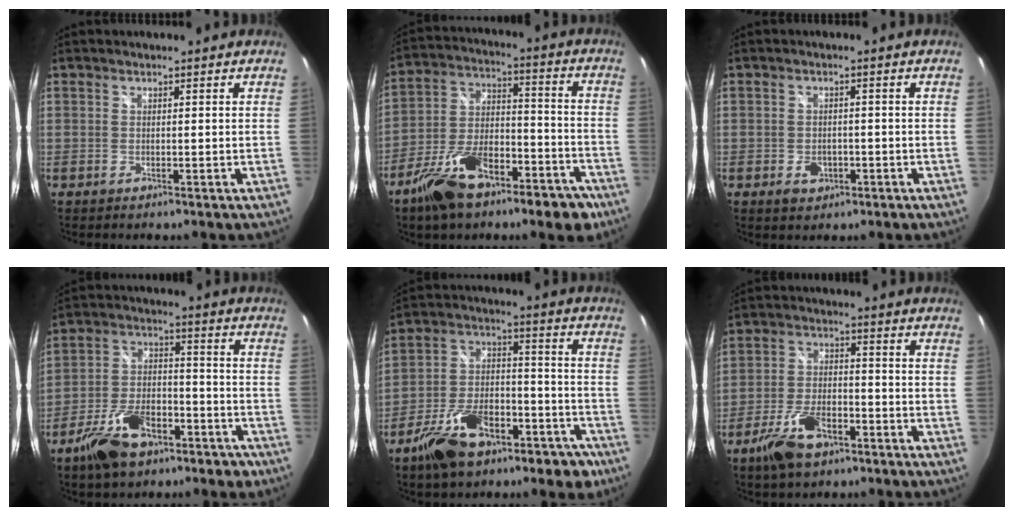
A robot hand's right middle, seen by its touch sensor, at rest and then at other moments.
{"total": 18.8, "force": [-11.7, 8.2, 12.2], "torque": [-0.221, 0.004, -0.182]}
{"total": 3.5, "force": [-1.5, 2.7, 1.6], "torque": [-0.034, 0.001, -0.016]}
{"total": 14.8, "force": [-9.4, 7.8, 8.5], "torque": [-0.171, 0.019, -0.145]}
{"total": 18.6, "force": [-11.7, 9.5, 10.9], "torque": [-0.200, 0.022, -0.170]}
{"total": 9.9, "force": [-6.2, 4.7, 6.2], "torque": [-0.137, -0.004, -0.112]}